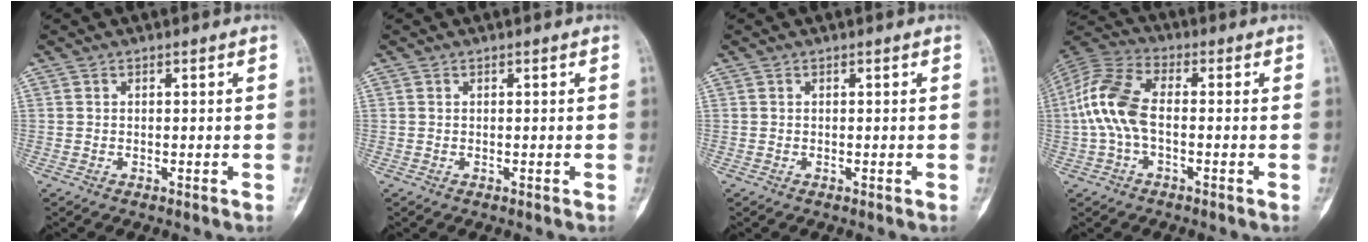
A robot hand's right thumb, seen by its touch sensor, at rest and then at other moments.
{"total": 0.0}
{"total": 0.0}
{"total": 11.5, "force": [-0.8, 6.2, 9.6], "torque": [-0.215, 0.031, -0.021]}